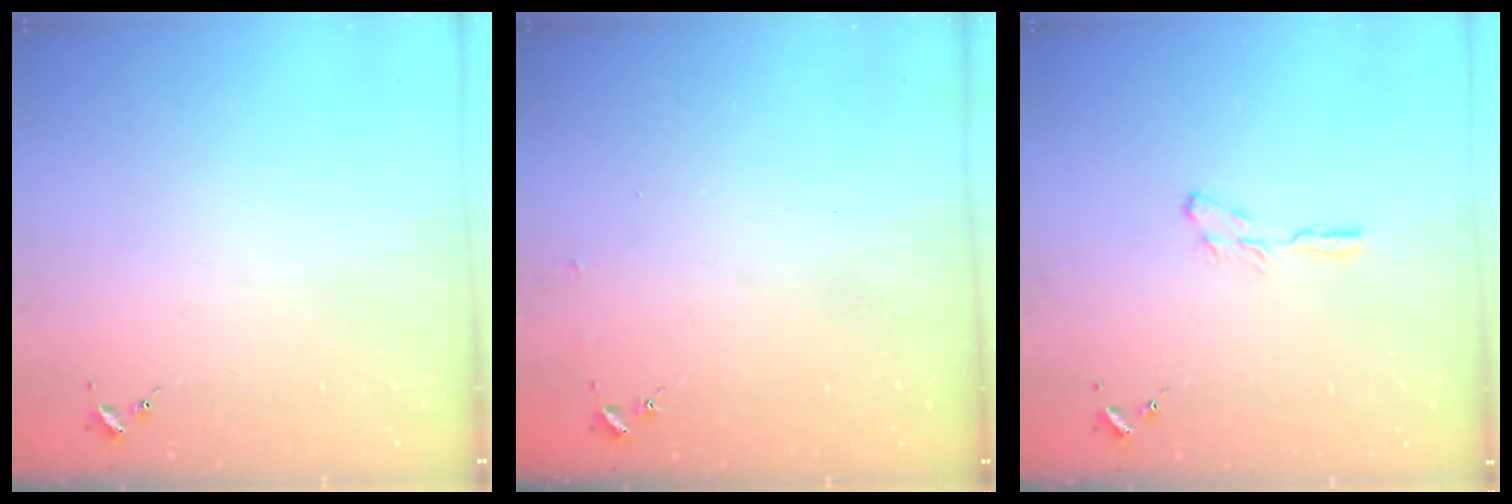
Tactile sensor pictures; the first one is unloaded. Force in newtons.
{"total": 2.5, "press": 2.5, "slide": 0.2}
{"total": 4.3, "press": 4.3, "slide": 0.5}